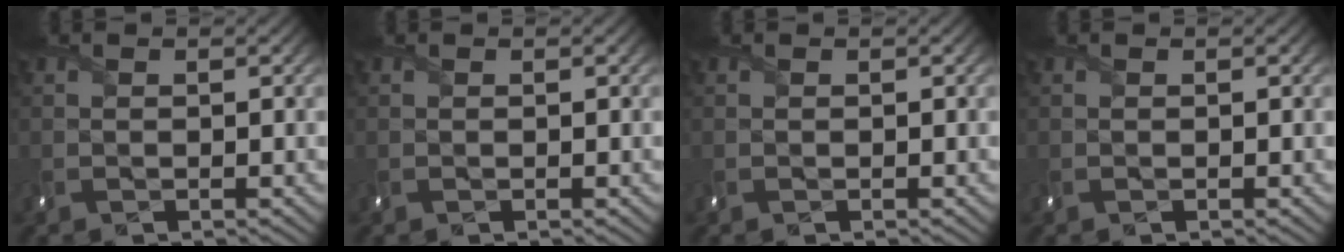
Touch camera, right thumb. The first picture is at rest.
{"total": 0.0}
{"total": 0.0}
{"total": 0.0}